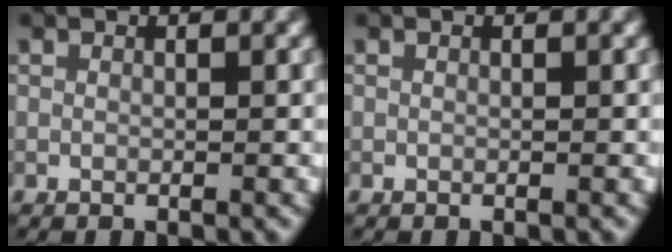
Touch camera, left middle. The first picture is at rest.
{"total": 0.0}